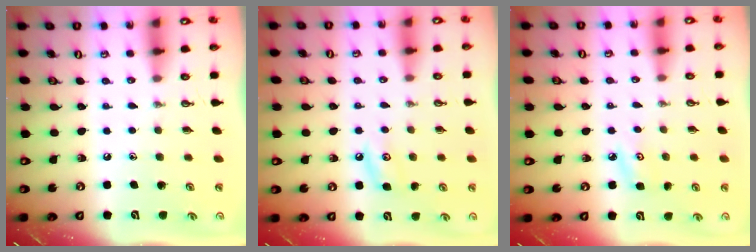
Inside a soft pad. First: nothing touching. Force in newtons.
{"total": 6.3, "press": 6.3, "slide": 0.8}
{"total": 5.1, "press": 5.0, "slide": 0.6}